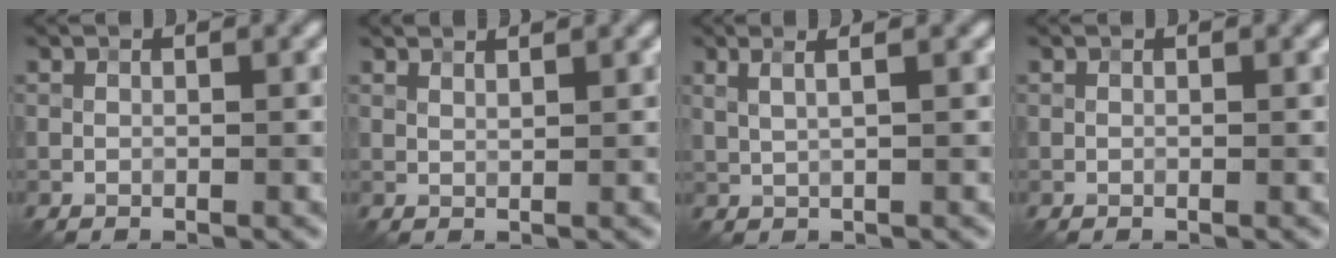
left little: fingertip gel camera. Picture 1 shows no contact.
{"total": 1.7, "force": [1.4, 0.4, 0.8], "torque": [-0.010, -0.001, 0.016]}
{"total": 3.3, "force": [1.7, 1.2, 2.5], "torque": [-0.027, 0.006, 0.007]}
{"total": 0.0}